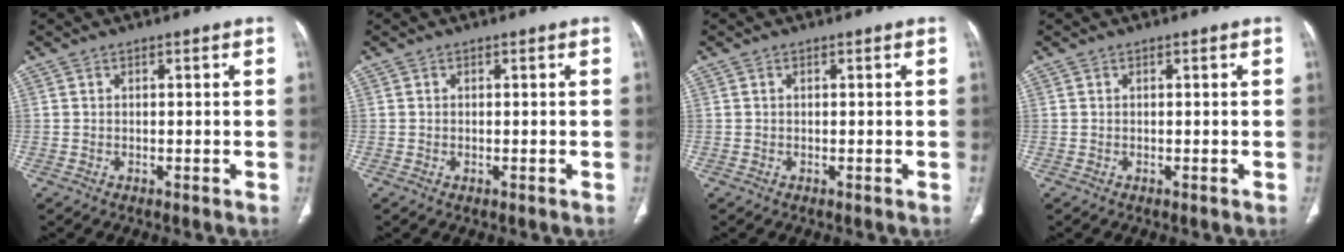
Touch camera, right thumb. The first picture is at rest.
{"total": 0.0}
{"total": 0.0}
{"total": 0.0}